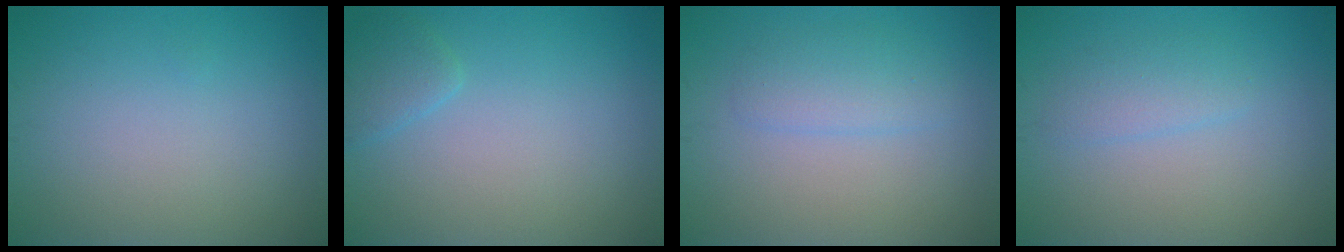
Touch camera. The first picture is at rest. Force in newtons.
{"total": 1.5, "press": 1.5, "slide": 0.1}
{"total": 2.2, "press": 2.2, "slide": 0.1}
{"total": 1.8, "press": 1.8, "slide": 0.0}